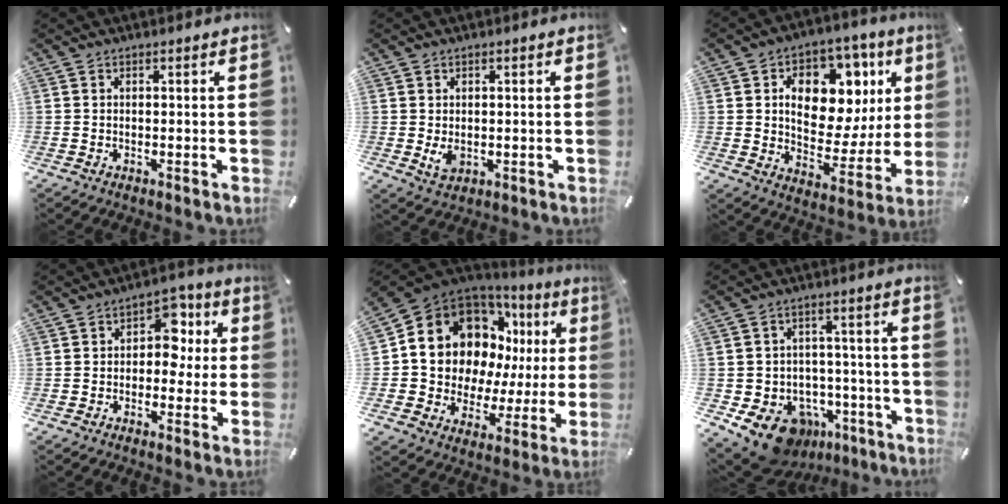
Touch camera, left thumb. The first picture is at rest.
{"total": 3.4, "force": [-0.2, 2.5, 2.3], "torque": [-0.053, -0.007, -0.008]}
{"total": 16.7, "force": [6.6, 10.9, 10.8], "torque": [-0.153, -0.044, 0.116]}
{"total": 8.9, "force": [1.0, 6.6, 5.9], "torque": [-0.072, 0.006, 0.011]}
{"total": 14.4, "force": [6.4, 11.5, 5.8], "torque": [-0.097, -0.071, 0.127]}
{"total": 14.2, "force": [-8.4, 9.5, 6.4], "torque": [-0.109, 0.056, -0.130]}